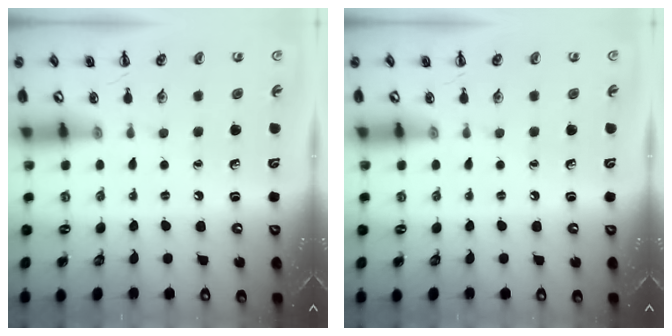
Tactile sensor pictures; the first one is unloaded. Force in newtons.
{"total": 0.0}